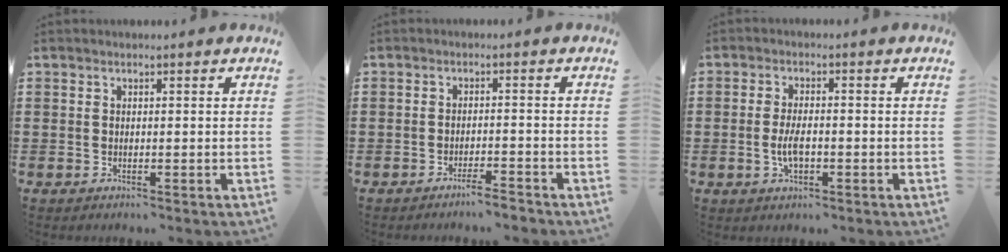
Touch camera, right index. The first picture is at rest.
{"total": 2.6, "force": [-2.4, -0.1, 1.1], "torque": [-0.020, -0.001, -0.045]}
{"total": 4.1, "force": [-0.9, 1.5, 3.7], "torque": [-0.081, -0.002, -0.019]}